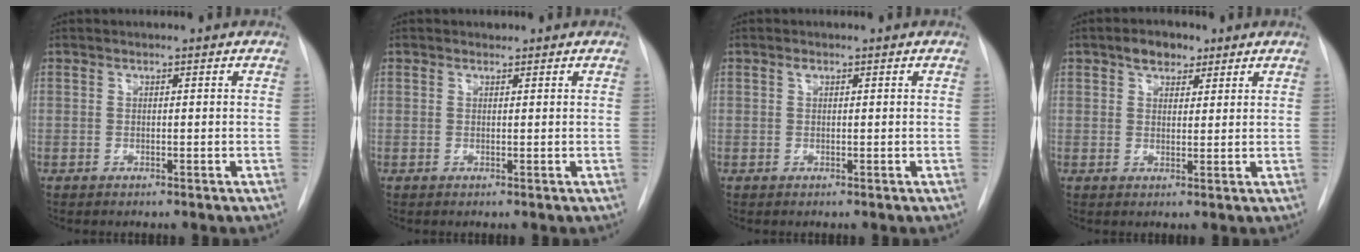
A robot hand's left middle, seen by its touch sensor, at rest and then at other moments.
{"total": 0.6, "force": [0.5, 0.3, -0.1], "torque": [-0.002, 0.000, 0.005]}
{"total": 0.5, "force": [0.3, 0.3, 0.3], "torque": [-0.006, 0.004, 0.004]}
{"total": 3.9, "force": [2.5, 2.4, 1.9], "torque": [-0.030, 0.011, 0.042]}